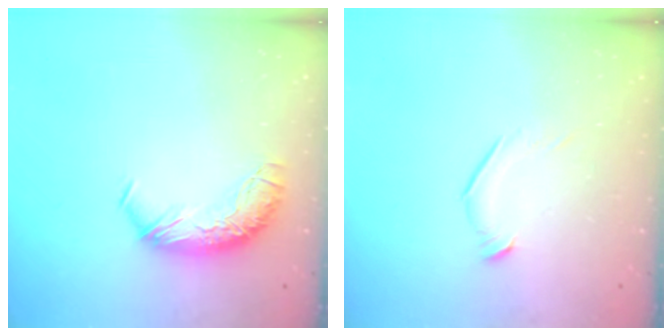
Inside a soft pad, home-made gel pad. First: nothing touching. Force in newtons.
{"total": 6.1, "press": 6.1, "slide": 1.0}